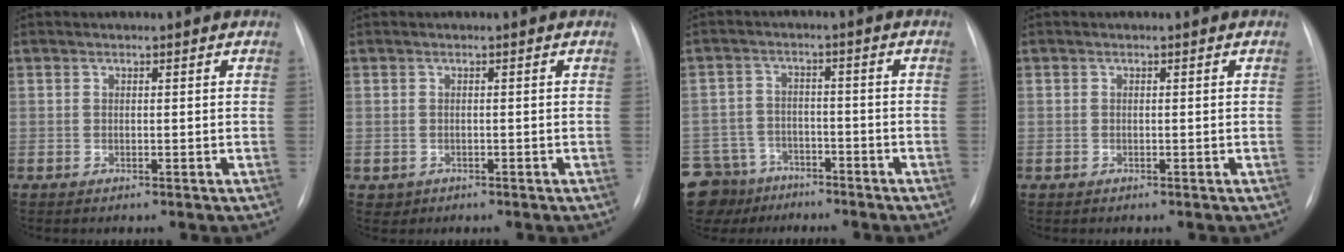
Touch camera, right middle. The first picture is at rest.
{"total": 1.2, "force": [-0.5, 1.1, 0.1], "torque": [-0.004, 0.003, -0.002]}
{"total": 11.7, "force": [-8.9, 7.3, 2.1], "torque": [-0.063, 0.012, -0.136]}
{"total": 0.0}